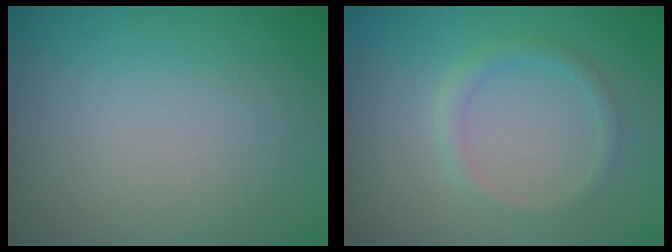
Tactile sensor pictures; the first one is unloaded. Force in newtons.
{"total": 1.4, "press": 1.4, "slide": 0.1}